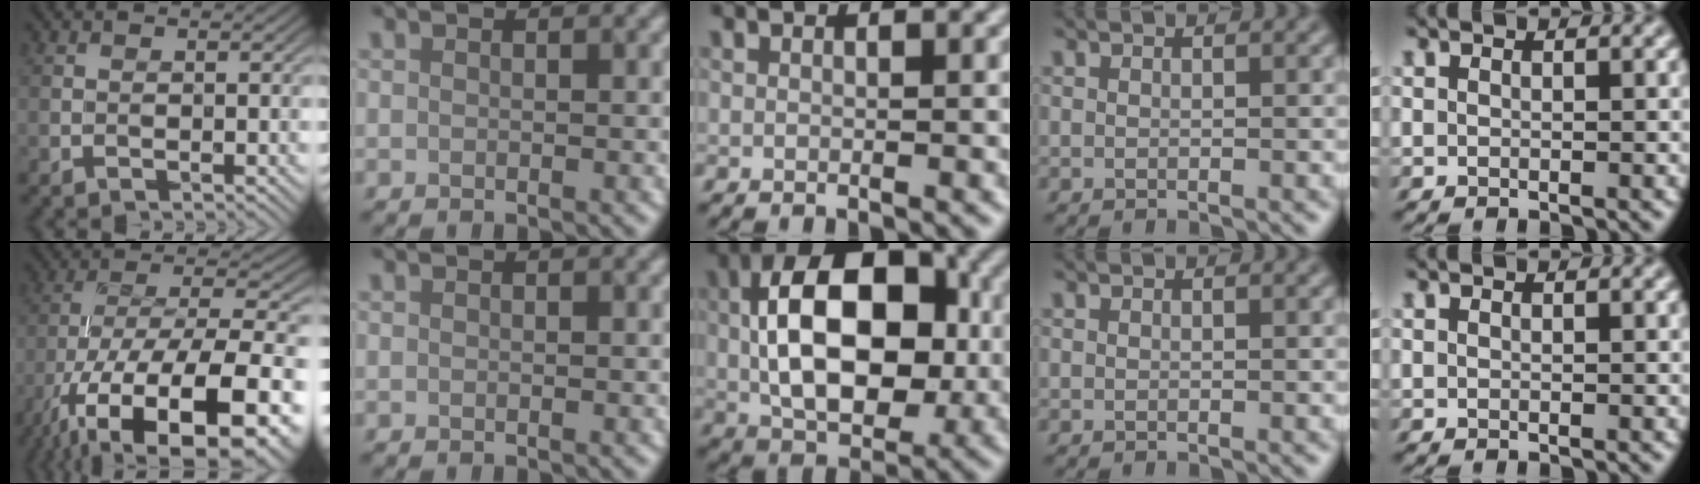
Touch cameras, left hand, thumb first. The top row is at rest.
{"thumb": {"total": 19.0, "force": [-11.0, 7.7, 13.5], "torque": [-0.225, -0.039, -0.157]}, "middle": {"total": 11.9, "force": [-0.6, 7.2, 9.5], "torque": [-0.175, 0.009, 0.004]}}